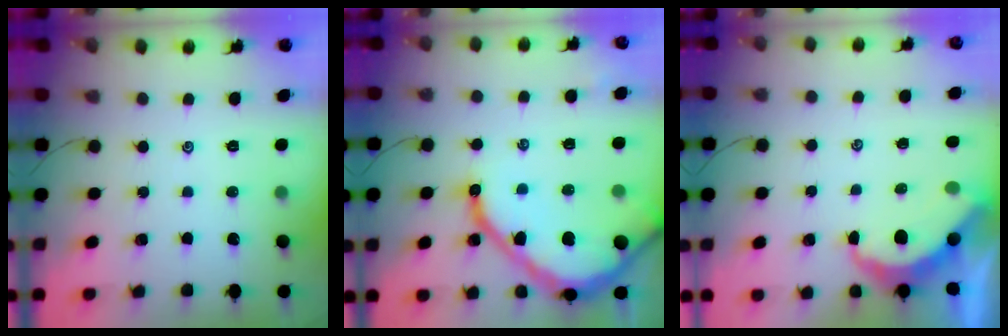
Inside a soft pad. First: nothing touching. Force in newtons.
{"total": 19.3, "press": 19.2, "slide": 2.0}
{"total": 6.0, "press": 6.0, "slide": 0.2}